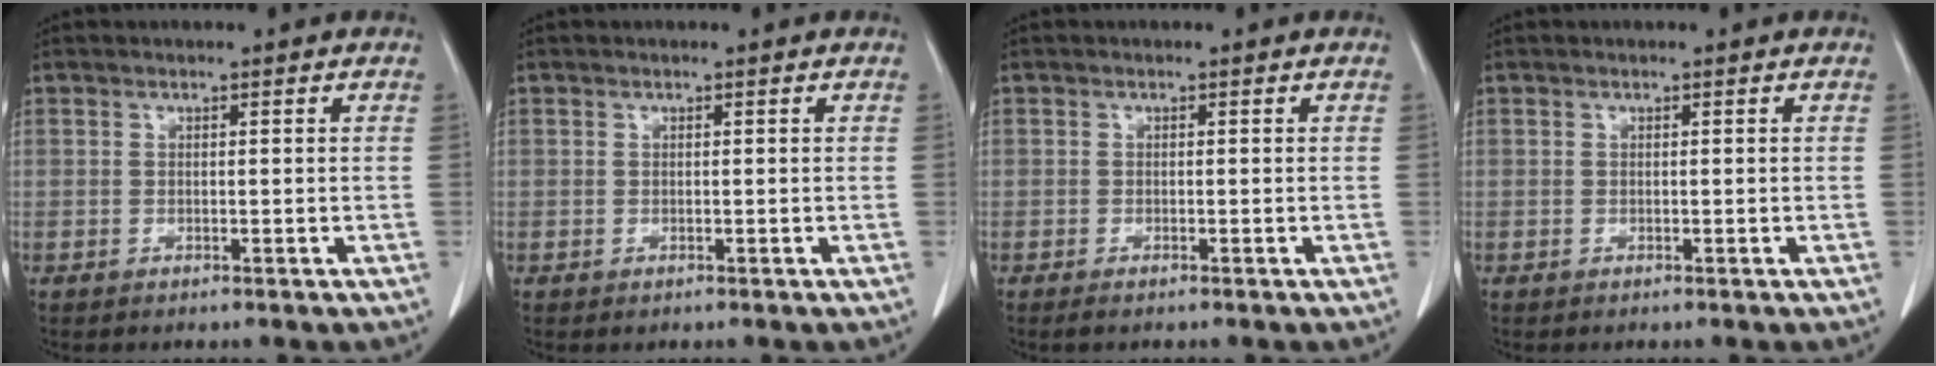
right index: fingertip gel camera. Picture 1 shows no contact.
{"total": 0.0}
{"total": 0.8, "force": [-0.6, 0.1, 0.5], "torque": [-0.008, -0.001, -0.006]}
{"total": 0.0}